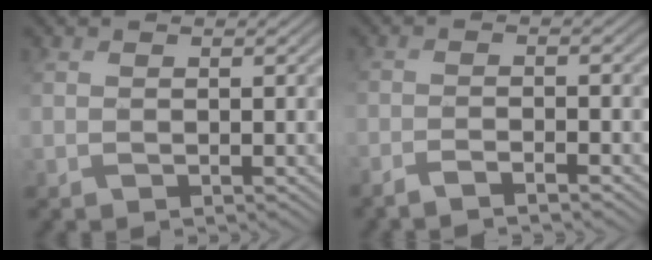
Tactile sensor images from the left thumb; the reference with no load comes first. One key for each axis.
{"total": 3.1, "fx": -2.4, "fy": 0.3, "fz": 2.0, "tx": -0.034, "ty": 0.002, "tz": -0.056}